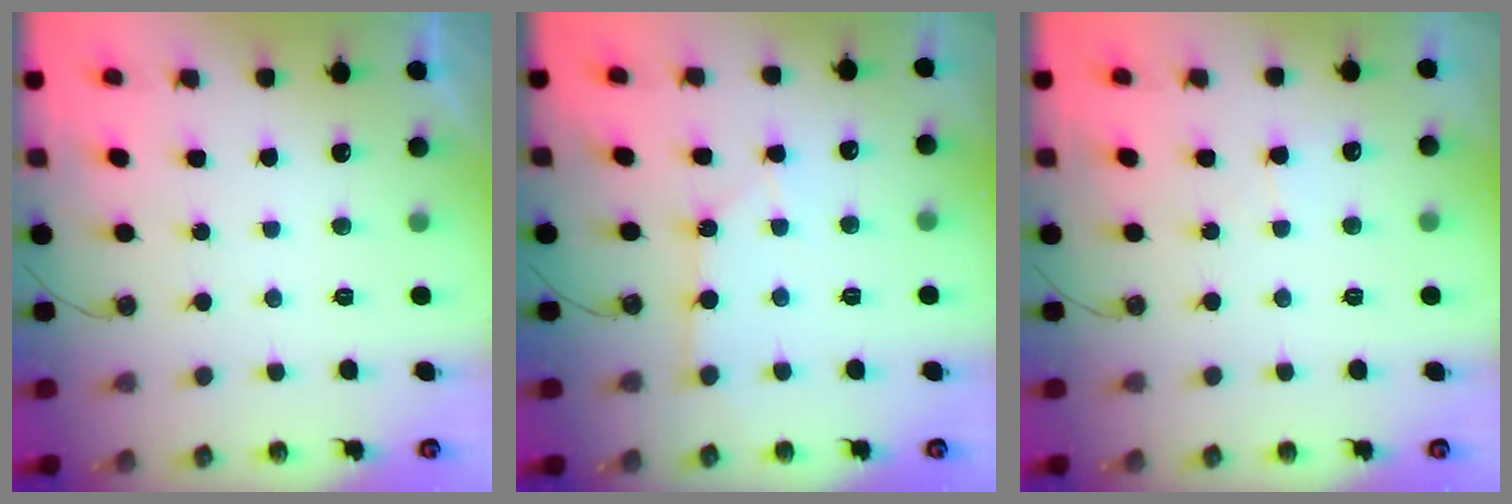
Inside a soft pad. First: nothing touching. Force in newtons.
{"total": 3.6, "press": 3.6, "slide": 0.4}
{"total": 3.8, "press": 3.8, "slide": 0.3}